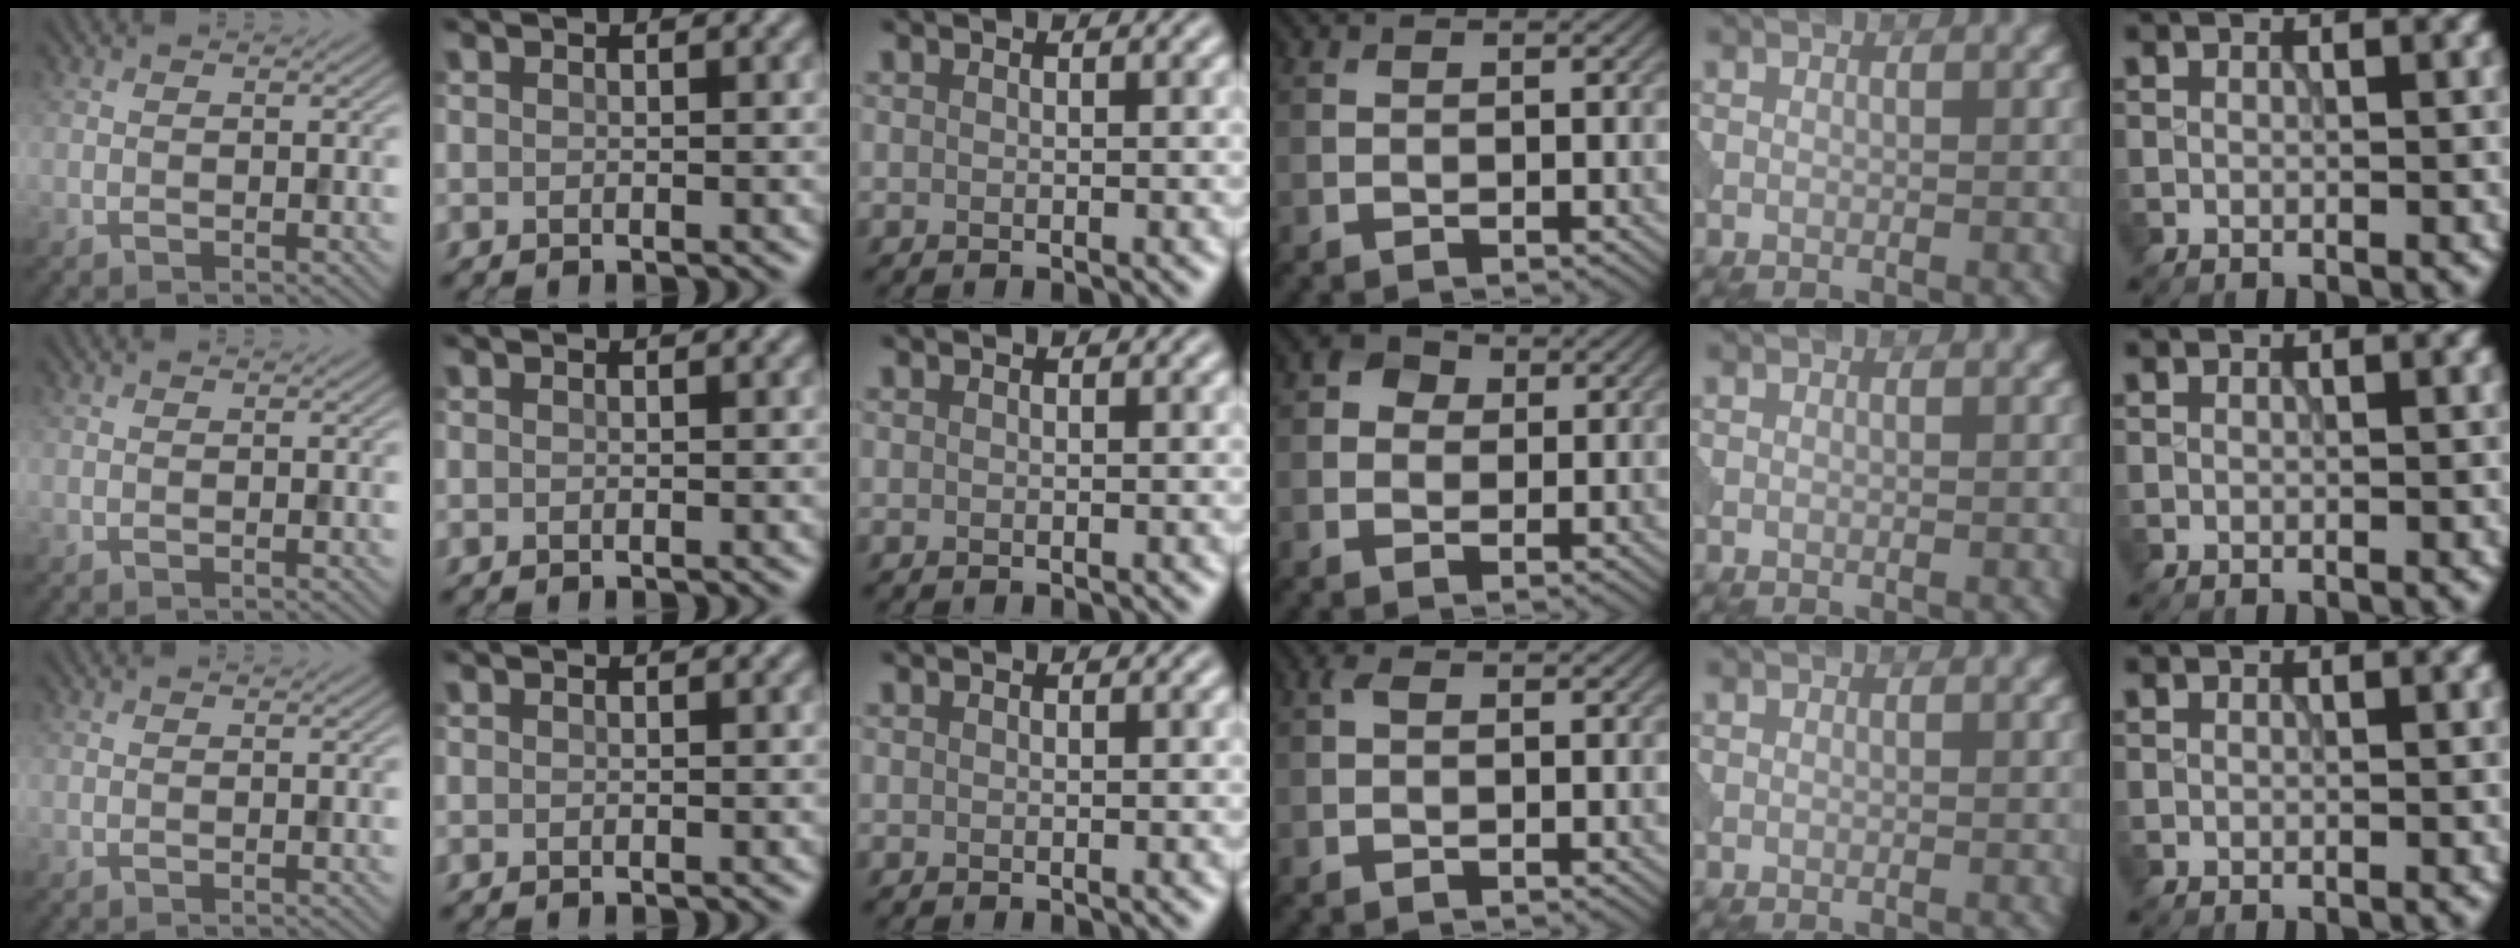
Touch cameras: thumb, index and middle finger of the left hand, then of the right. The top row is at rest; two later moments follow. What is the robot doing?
{"motion": "open", "object": "sandwich press"}